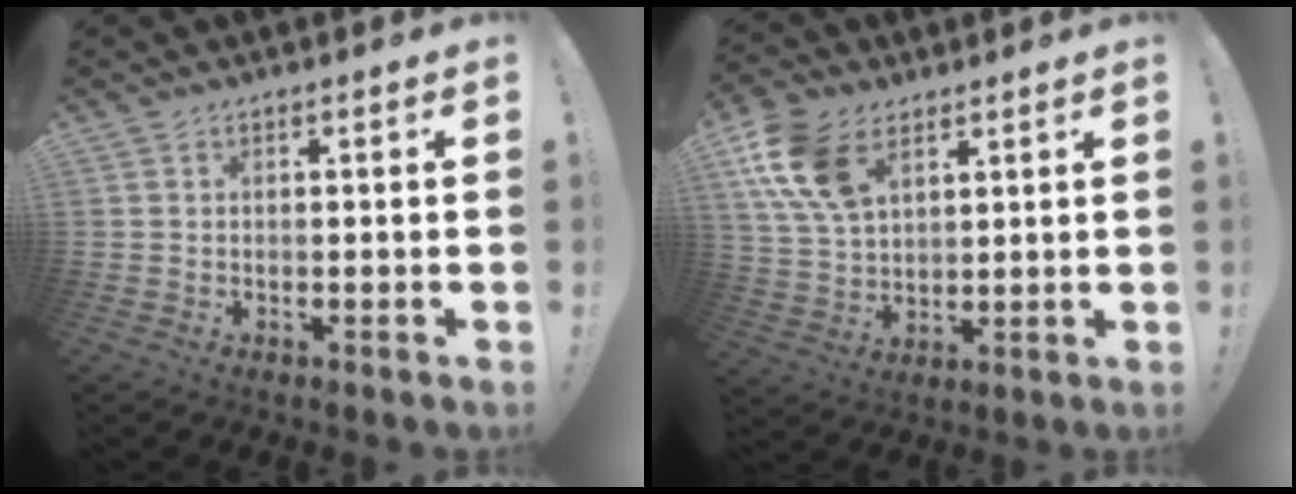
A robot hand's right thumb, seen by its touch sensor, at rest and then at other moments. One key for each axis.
{"total": 14.5, "fx": 7.1, "fy": 9.0, "fz": 9.0, "tx": -0.182, "ty": -0.021, "tz": 0.136}